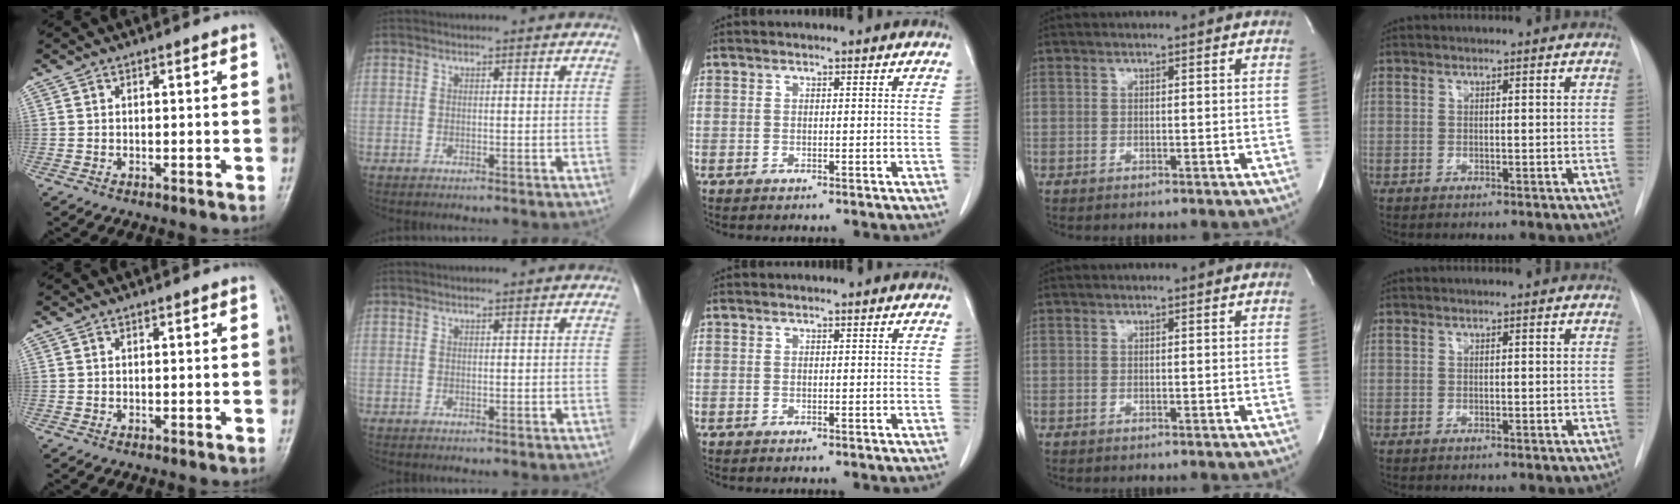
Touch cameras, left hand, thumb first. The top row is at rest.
{}